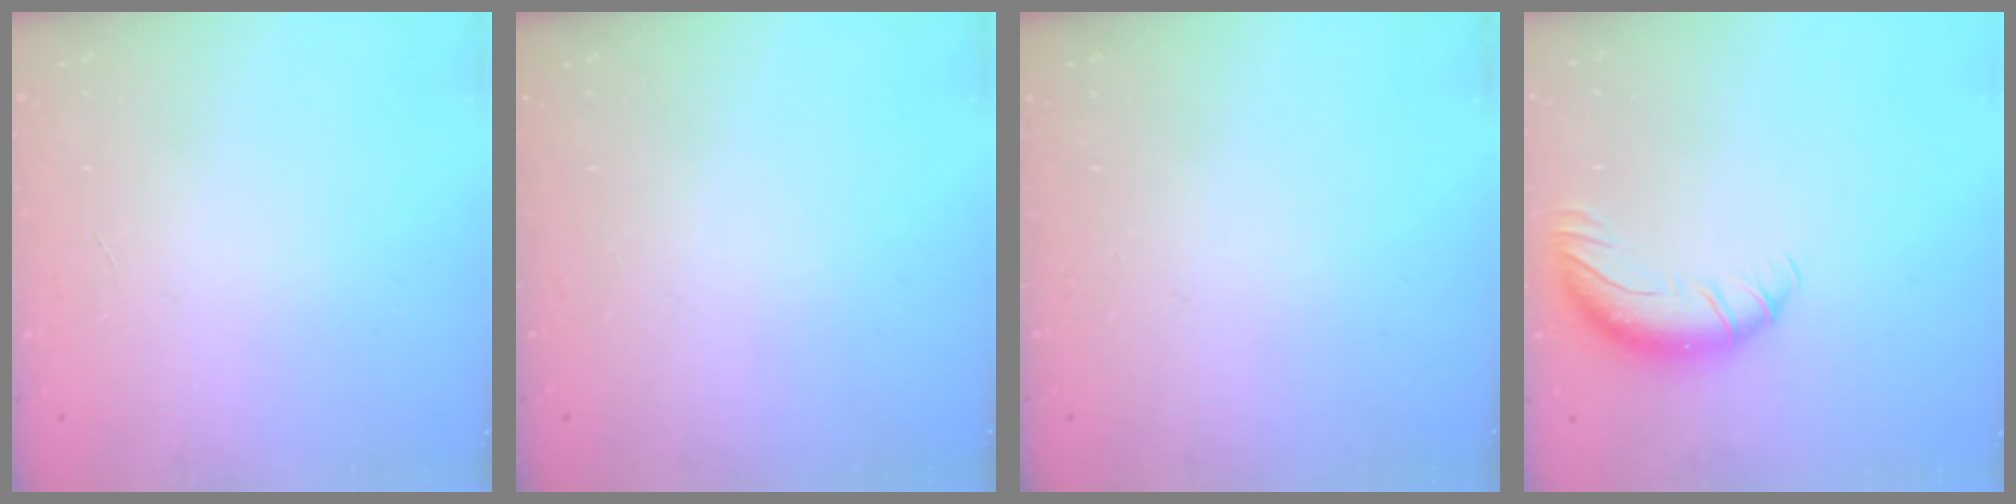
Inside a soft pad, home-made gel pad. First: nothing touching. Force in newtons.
{"total": 0.0}
{"total": 0.0}
{"total": 9.5, "press": 9.3, "slide": 1.7}